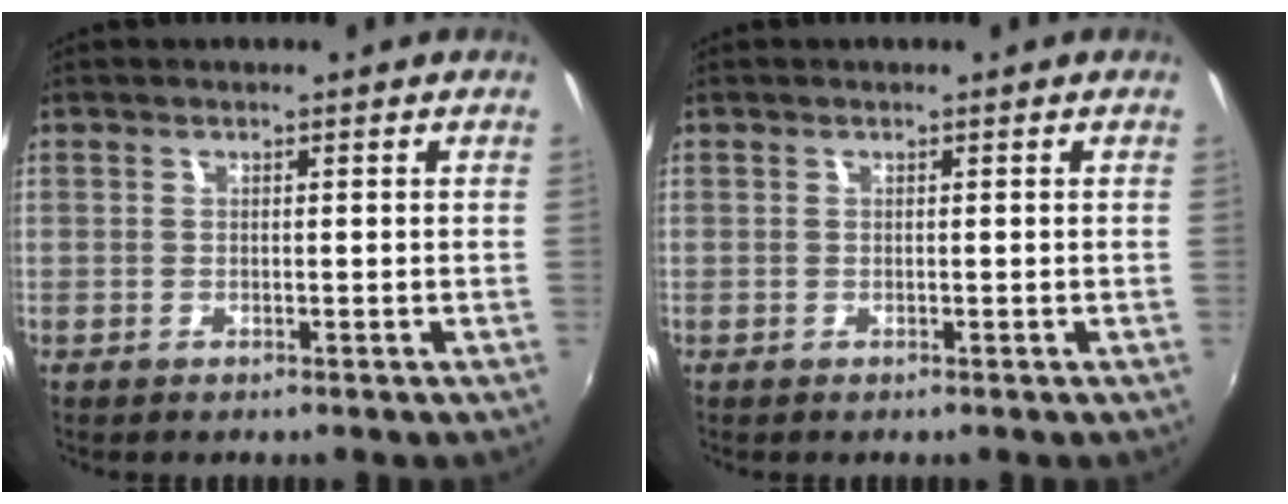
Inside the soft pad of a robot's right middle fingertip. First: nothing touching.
{"total": 0.0}